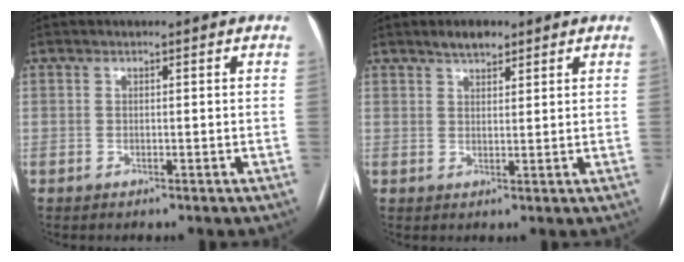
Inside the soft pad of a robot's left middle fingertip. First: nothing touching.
{"total": 3.1, "force": [2.4, 1.2, 1.5], "torque": [-0.028, 0.007, 0.040]}